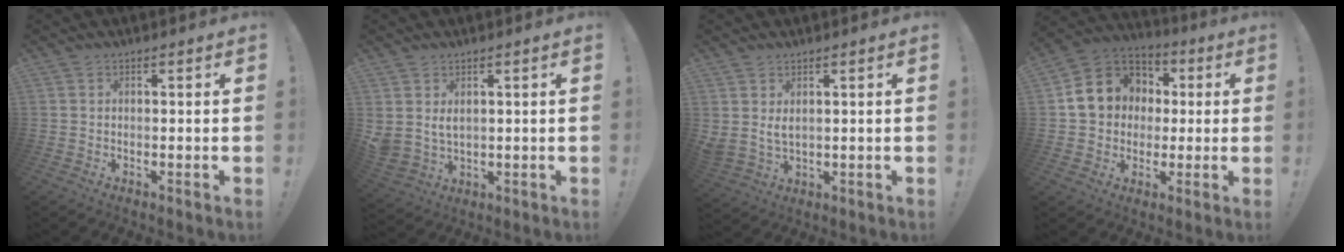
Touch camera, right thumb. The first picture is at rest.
{"total": 4.8, "force": [2.7, 3.1, 2.4], "torque": [-0.051, -0.013, 0.052]}
{"total": 4.5, "force": [2.6, 2.5, 2.6], "torque": [-0.038, -0.012, 0.049]}
{"total": 13.6, "force": [1.9, 12.3, 5.5], "torque": [-0.073, 0.006, 0.052]}